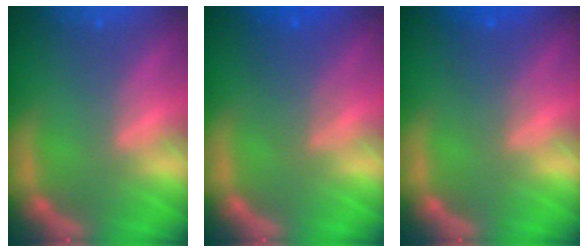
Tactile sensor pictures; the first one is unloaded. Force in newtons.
{"total": 3.6}
{"total": 2.5}